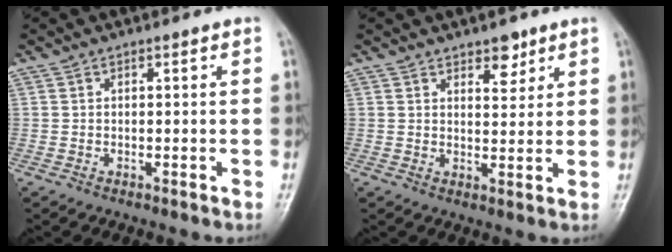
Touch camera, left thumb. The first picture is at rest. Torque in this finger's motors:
{"motor_torque": [-0.40, -0.14, 0.22, 0.17, -0.01]}